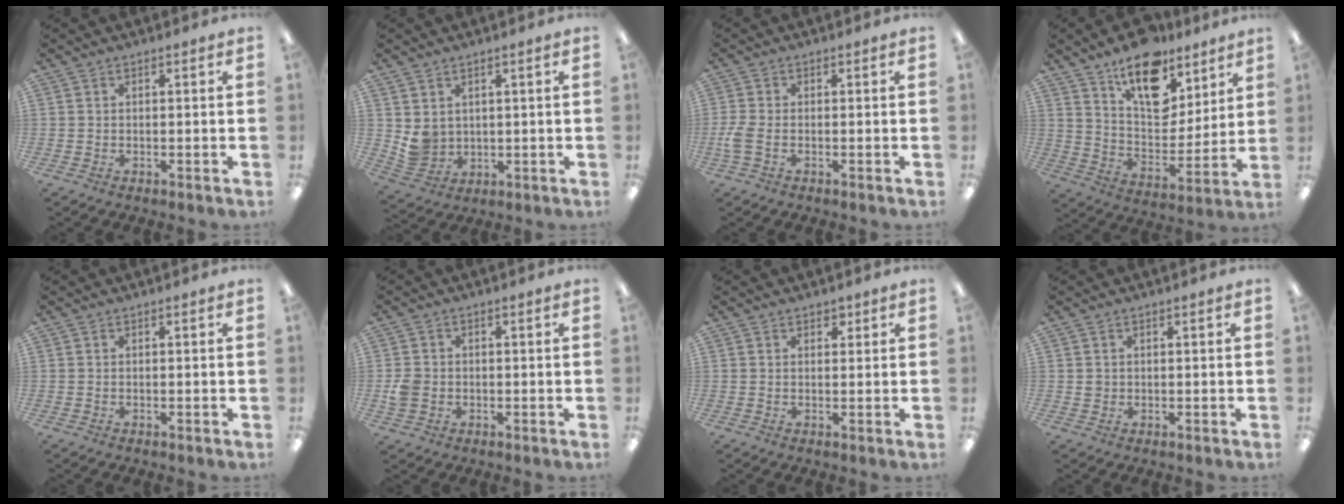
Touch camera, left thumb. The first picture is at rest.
{"total": 4.9, "force": [2.4, 4.1, 1.2], "torque": [-0.027, -0.007, 0.050]}
{"total": 3.7, "force": [-0.9, 1.9, 3.0], "torque": [-0.070, 0.000, -0.019]}
{"total": 17.4, "force": [12.1, 9.2, 8.5], "torque": [-0.133, -0.071, 0.215]}
{"total": 0.0}
{"total": 3.8, "force": [-0.6, 3.4, 1.6], "torque": [-0.027, 0.008, -0.009]}
{"total": 1.7, "force": [1.3, 1.0, 0.5], "torque": [-0.003, -0.001, 0.021]}
{"total": 1.1, "force": [0.3, 1.0, 0.2], "torque": [-0.006, 0.005, 0.005]}